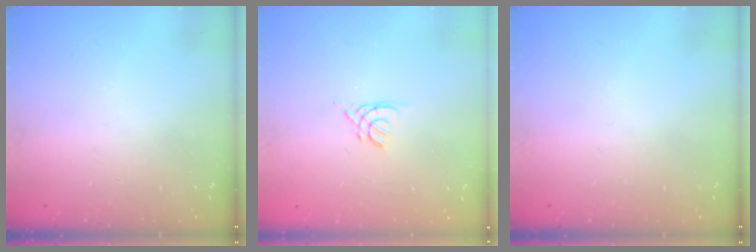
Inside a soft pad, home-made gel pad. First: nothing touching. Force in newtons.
{"total": 2.5, "press": 2.5, "slide": 0.6}
{"total": 0.0}